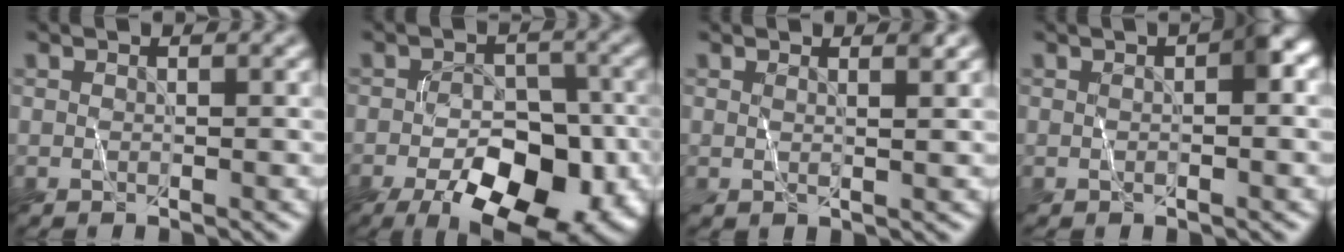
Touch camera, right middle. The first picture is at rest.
{"total": 12.1, "force": [-6.1, 5.7, 8.7], "torque": [-0.121, -0.005, -0.095]}
{"total": 1.5, "force": [1.1, 0.5, 1.0], "torque": [-0.013, 0.002, 0.003]}
{"total": 2.1, "force": [0.1, 0.2, 2.1], "torque": [-0.030, 0.008, 0.002]}